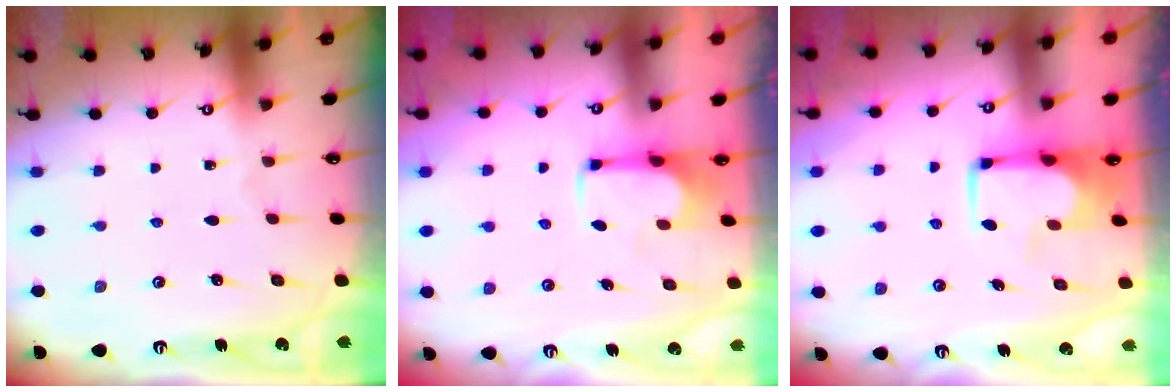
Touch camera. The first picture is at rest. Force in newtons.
{"total": 3.7, "press": 3.6, "slide": 0.8}
{"total": 2.2, "press": 2.2, "slide": 0.2}